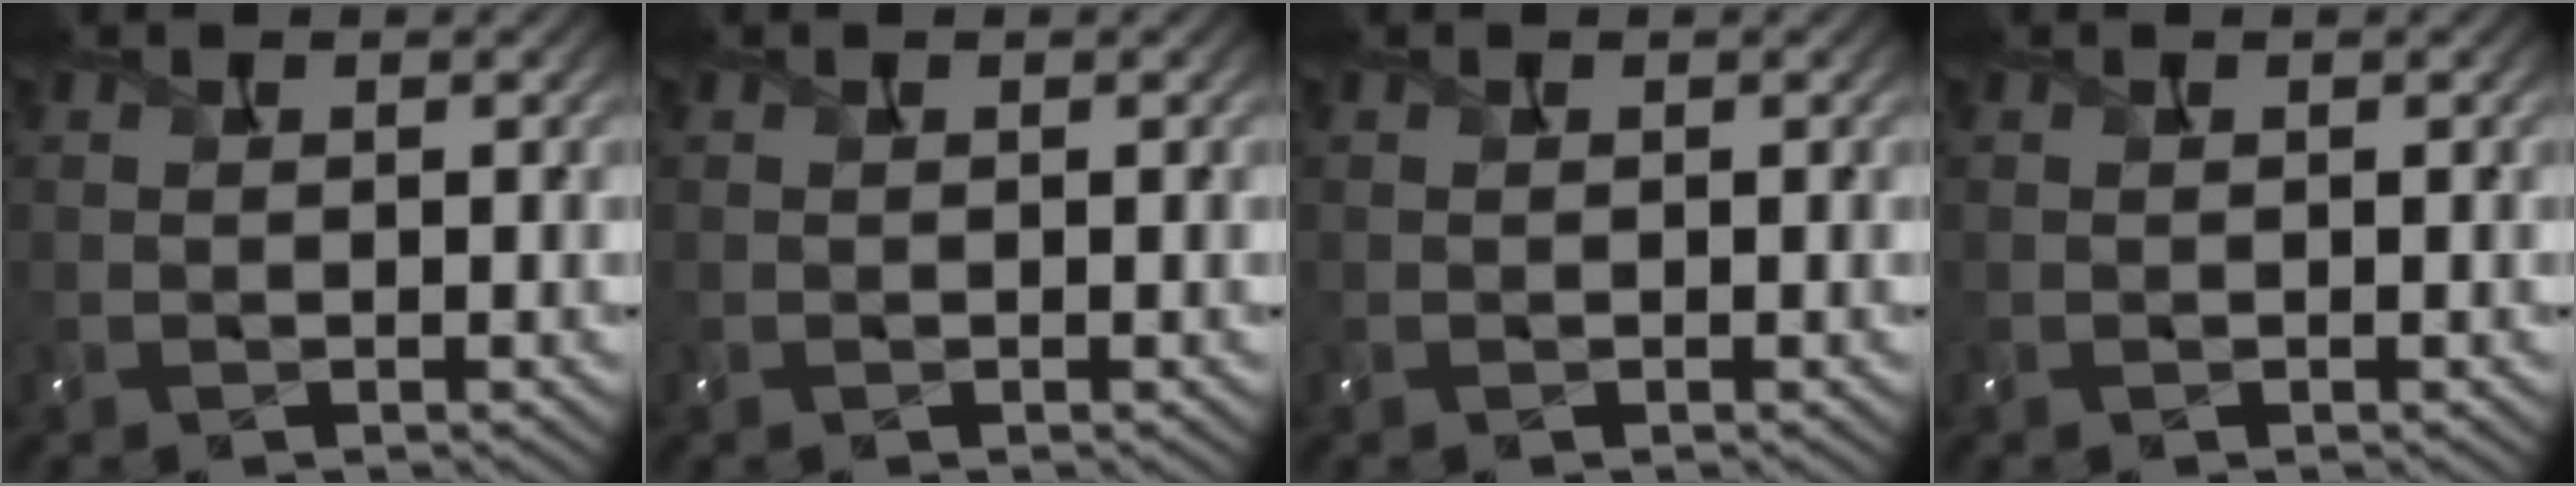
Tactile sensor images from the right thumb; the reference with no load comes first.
{"total": 0.0}
{"total": 0.0}
{"total": 0.0}